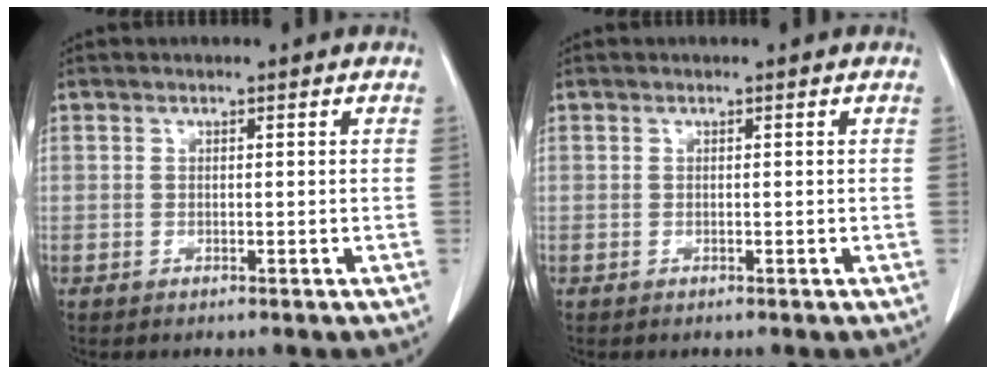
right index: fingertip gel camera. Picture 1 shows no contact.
{"total": 0.0}